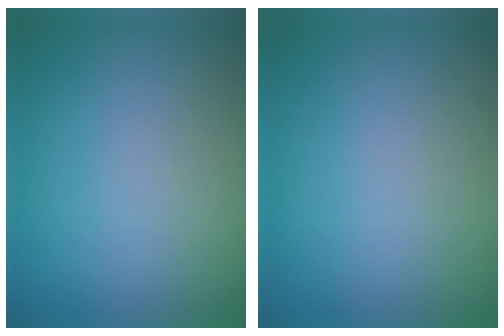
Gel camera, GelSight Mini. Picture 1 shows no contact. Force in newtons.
{"total": 0.0}